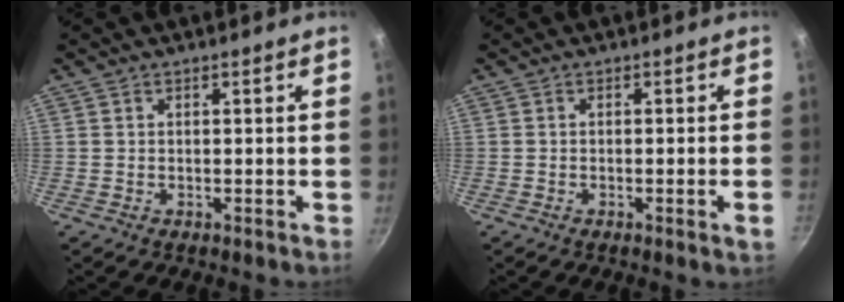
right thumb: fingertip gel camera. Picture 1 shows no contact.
{"total": 2.2, "force": [-0.7, -0.2, 2.1], "torque": [-0.035, 0.001, -0.009]}